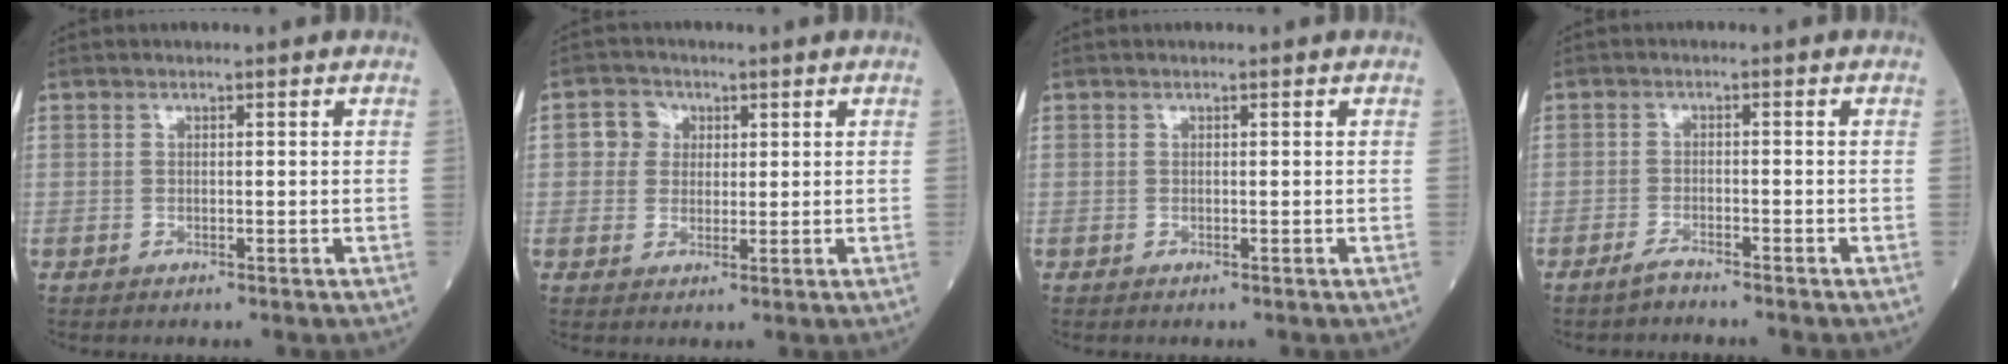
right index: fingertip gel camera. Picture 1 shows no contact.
{"total": 3.7, "force": [0.9, 3.4, 1.0], "torque": [-0.012, 0.011, 0.013]}
{"total": 0.0}
{"total": 1.7, "force": [-1.6, -0.1, 0.7], "torque": [-0.022, -0.003, -0.033]}